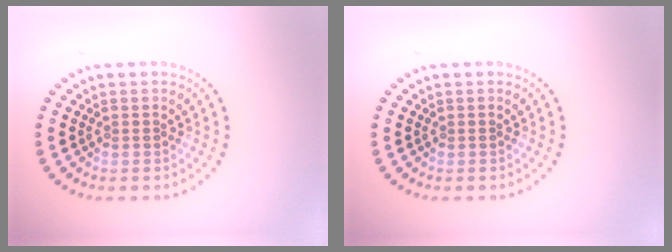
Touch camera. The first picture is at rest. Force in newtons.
{"total": 0.0}